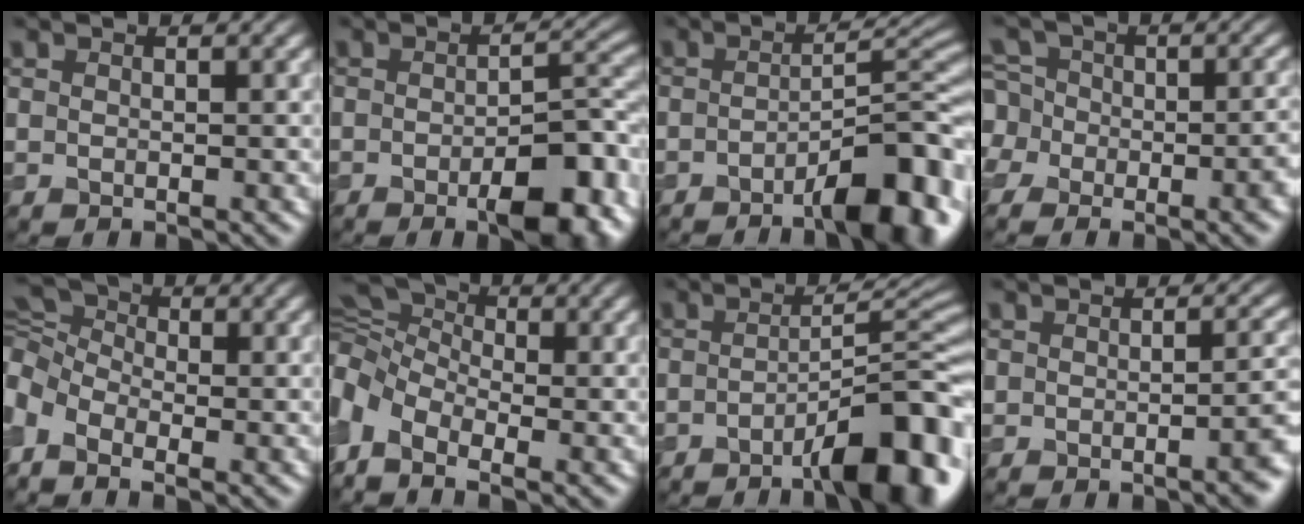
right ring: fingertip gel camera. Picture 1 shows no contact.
{"total": 7.7, "force": [-3.4, 2.3, 6.5], "torque": [-0.088, 0.005, -0.037]}
{"total": 8.4, "force": [-4.3, 2.0, 6.9], "torque": [-0.081, 0.015, -0.057]}
{"total": 7.6, "force": [-3.7, 6.0, 3.1], "torque": [-0.044, 0.009, -0.075]}
{"total": 5.4, "force": [-1.9, 3.5, 3.6], "torque": [-0.094, 0.008, -0.030]}
{"total": 7.4, "force": [-2.7, 4.7, 5.0], "torque": [-0.126, 0.004, -0.038]}
{"total": 9.3, "force": [-4.6, 2.1, 7.8], "torque": [-0.093, 0.019, -0.062]}
{"total": 2.5, "force": [-1.4, 0.5, 2.0], "torque": [-0.016, 0.007, -0.014]}